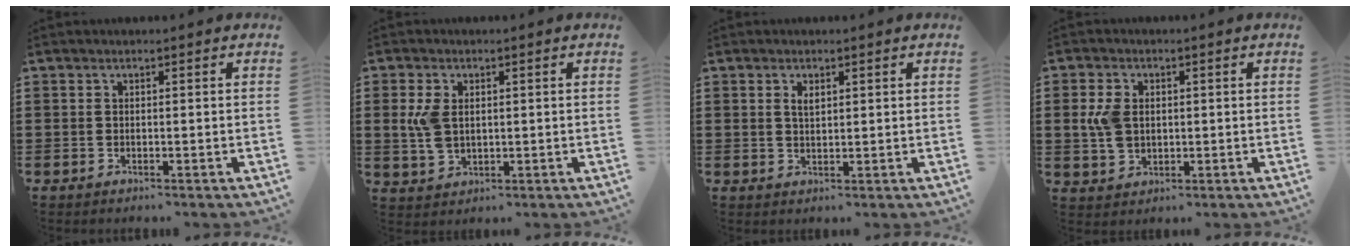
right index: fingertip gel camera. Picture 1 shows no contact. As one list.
[{"total": 4.9, "force": [0.8, 3.1, 3.8], "torque": [-0.096, 0.005, 0.010]}, {"total": 1.7, "force": [0.7, 0.7, 1.3], "torque": [-0.029, 0.004, 0.012]}, {"total": 5.0, "force": [0.5, 3.6, 3.5], "torque": [-0.098, 0.005, 0.001]}]